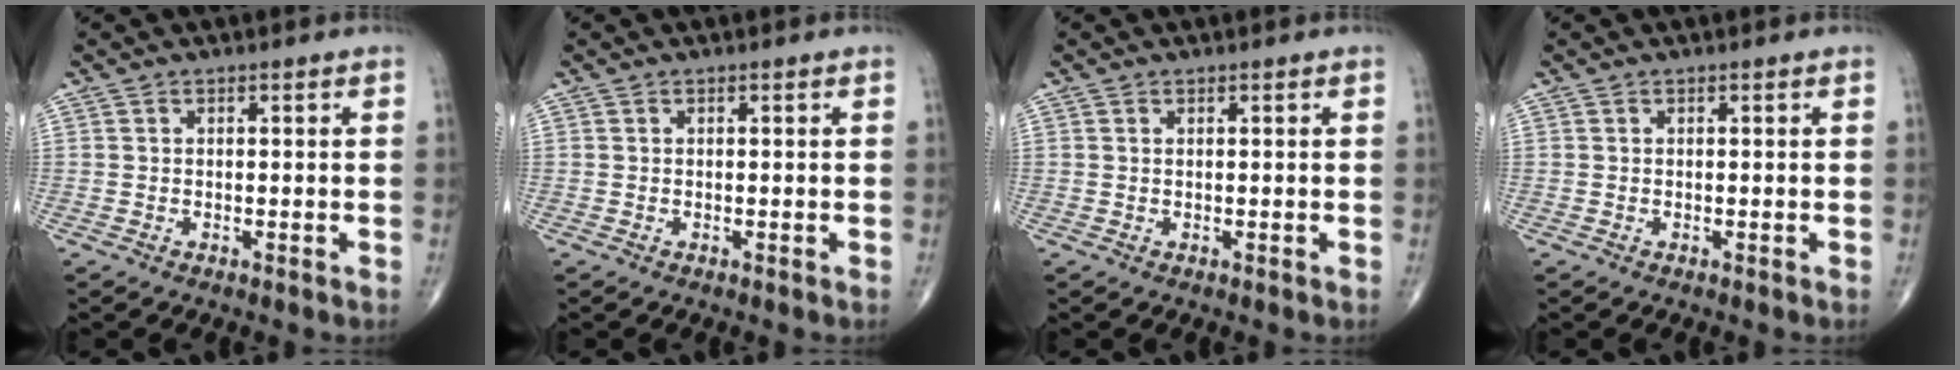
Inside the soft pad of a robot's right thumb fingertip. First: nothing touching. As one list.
[{"total": 0.0}, {"total": 0.0}, {"total": 0.0}]